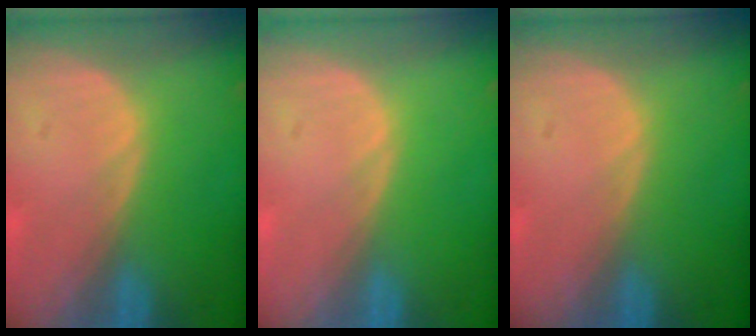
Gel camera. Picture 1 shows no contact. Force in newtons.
{"total": 0.0}
{"total": 0.0}